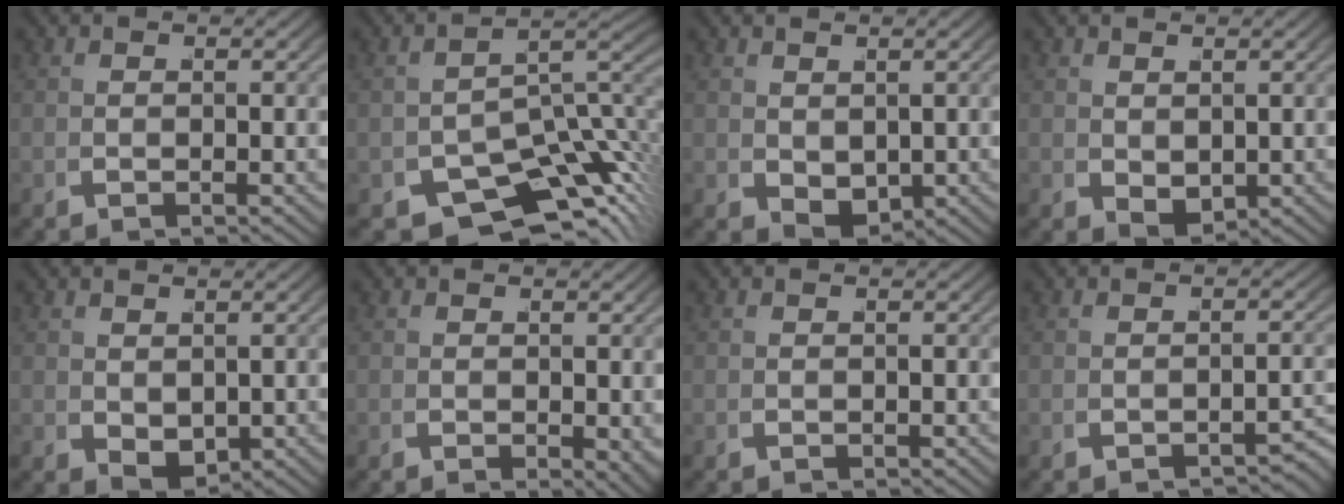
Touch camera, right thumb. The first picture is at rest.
{"total": 11.6, "force": [-5.6, 6.0, 8.1], "torque": [-0.119, -0.043, -0.060]}
{"total": 2.7, "force": [0.4, 1.9, 1.9], "torque": [-0.038, -0.019, 0.027]}
{"total": 2.1, "force": [0.4, 1.4, 1.5], "torque": [-0.028, -0.015, 0.026]}
{"total": 2.4, "force": [0.4, 1.7, 1.7], "torque": [-0.032, -0.017, 0.026]}
{"total": 1.8, "force": [0.0, 1.0, 1.5], "torque": [-0.012, -0.009, 0.007]}
{"total": 0.0}
{"total": 2.3, "force": [-2.0, 0.4, 1.1], "torque": [-0.017, 0.001, -0.028]}